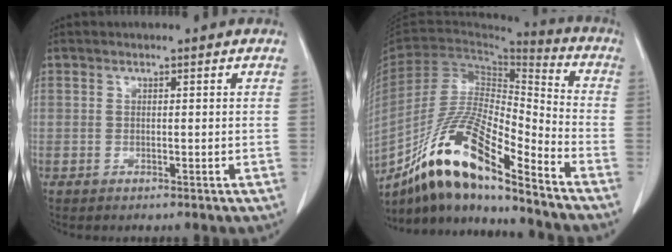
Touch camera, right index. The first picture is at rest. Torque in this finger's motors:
{"motor_torque": [1.07, -1.07, 0.67, 0.21]}